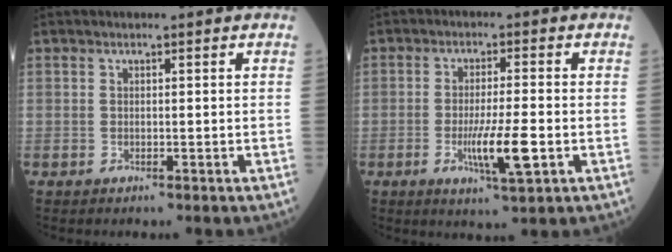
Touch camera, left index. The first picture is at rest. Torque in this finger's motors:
{"motor_torque": [1.35, 0.52, 0.43, 0.08]}